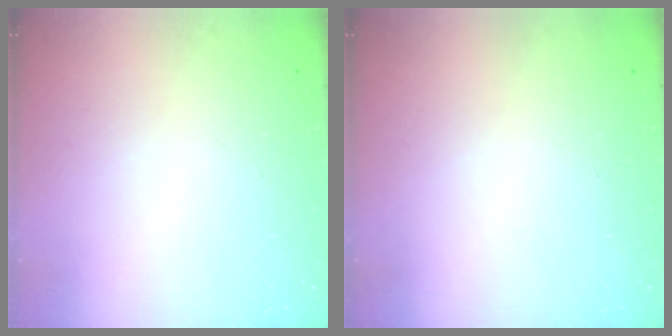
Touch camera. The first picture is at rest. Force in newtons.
{"total": 0.0}